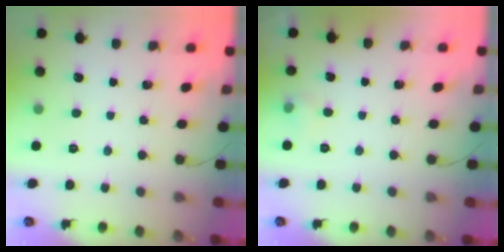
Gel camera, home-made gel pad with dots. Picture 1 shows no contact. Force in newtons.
{"total": 3.8, "press": 3.5, "slide": 1.5}